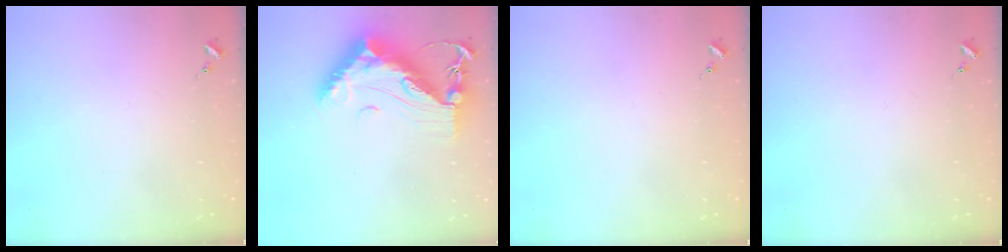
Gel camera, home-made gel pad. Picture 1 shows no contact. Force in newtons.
{"total": 19.1, "press": 19.1, "slide": 1.6}
{"total": 0.0}
{"total": 0.0}